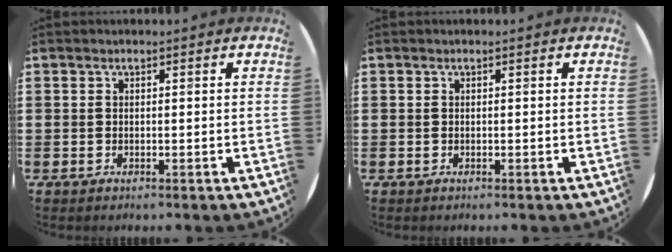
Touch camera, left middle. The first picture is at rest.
{"total": 0.0}